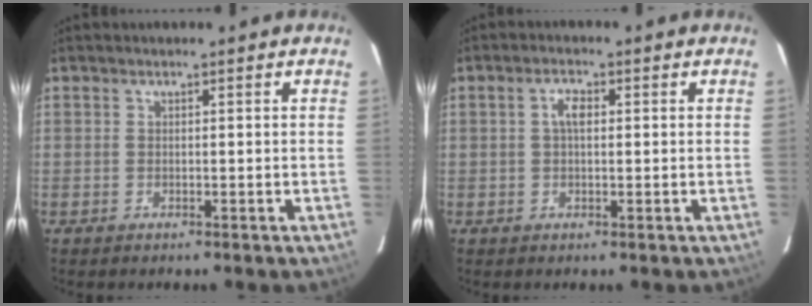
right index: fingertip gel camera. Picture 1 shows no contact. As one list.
[{"total": 2.6, "force": [0.4, 1.2, 2.3], "torque": [-0.043, 0.009, 0.006]}]